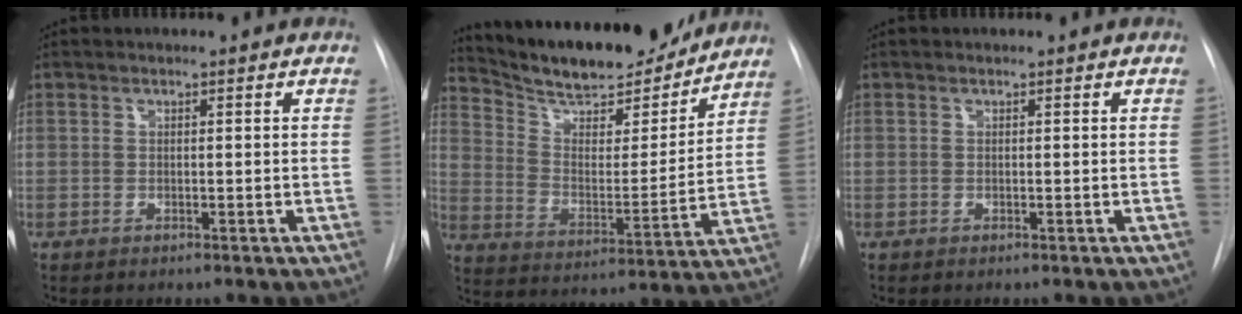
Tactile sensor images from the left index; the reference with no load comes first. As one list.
[{"total": 19.6, "force": [17.6, 4.3, 7.5], "torque": [-0.124, -0.015, 0.272]}, {"total": 0.0}]